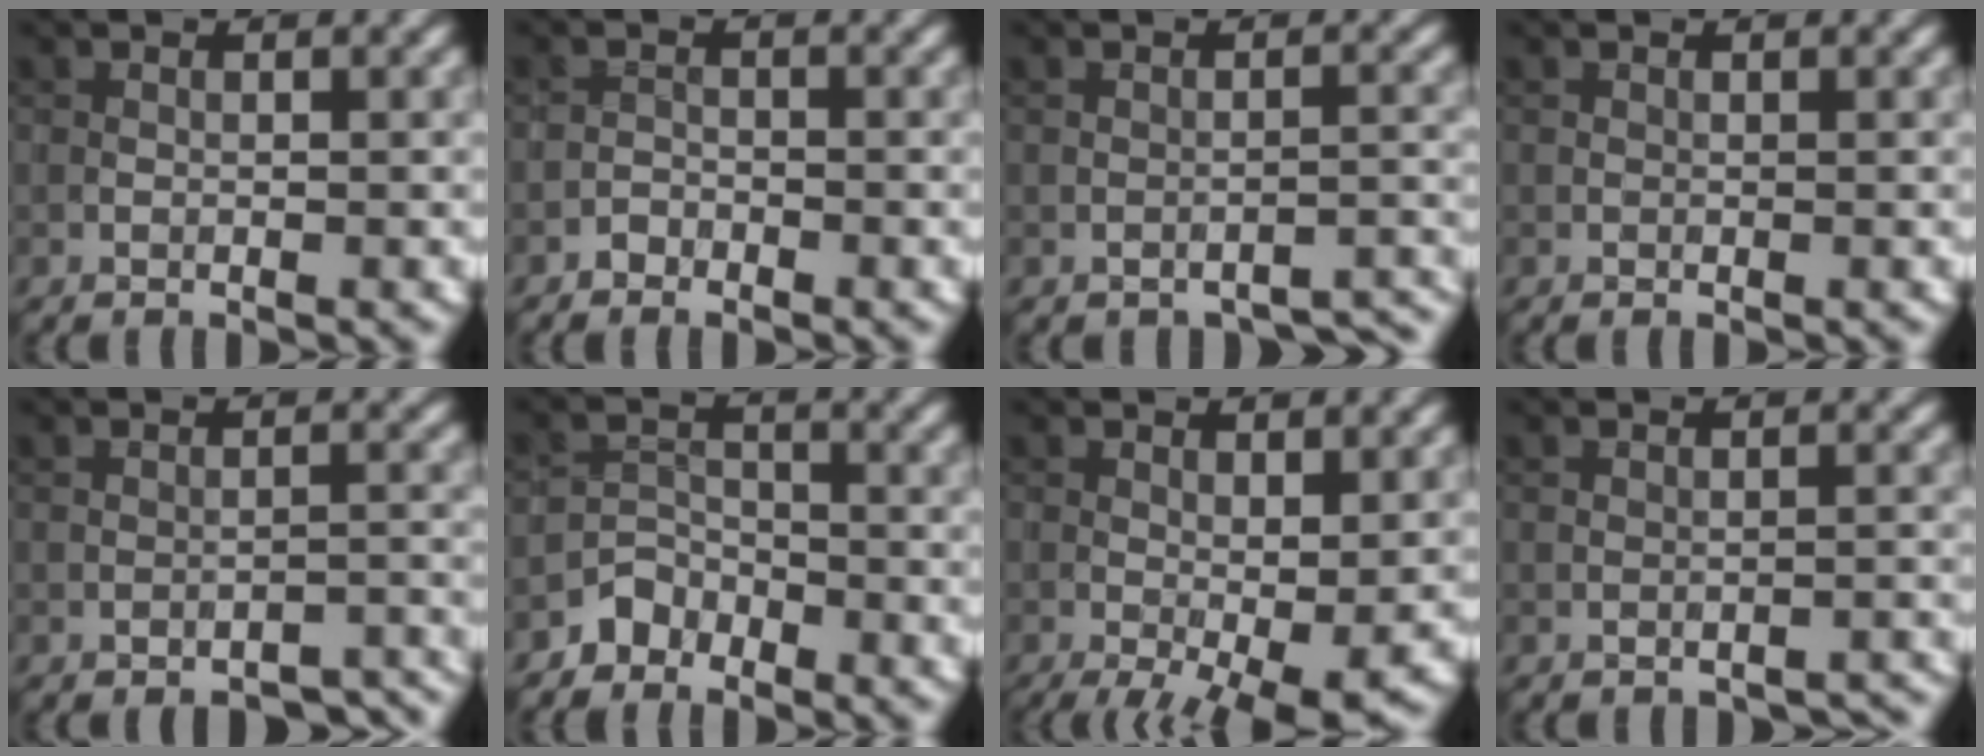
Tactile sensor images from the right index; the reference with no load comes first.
{"total": 0.8, "force": [-0.7, 0.4, -0.1], "torque": [0.005, 0.004, -0.014]}
{"total": 3.0, "force": [-2.6, 1.0, 1.0], "torque": [-0.011, 0.005, -0.030]}
{"total": 0.0}
{"total": 2.7, "force": [-2.2, 1.1, 1.2], "torque": [-0.011, 0.004, -0.028]}
{"total": 2.1, "force": [-1.7, 1.3, 0.0], "torque": [0.008, 0.013, -0.036]}
{"total": 5.3, "force": [-1.6, 2.0, 4.7], "torque": [-0.072, -0.012, -0.017]}
{"total": 1.6, "force": [-1.5, 0.5, 0.3], "torque": [0.002, 0.005, -0.019]}